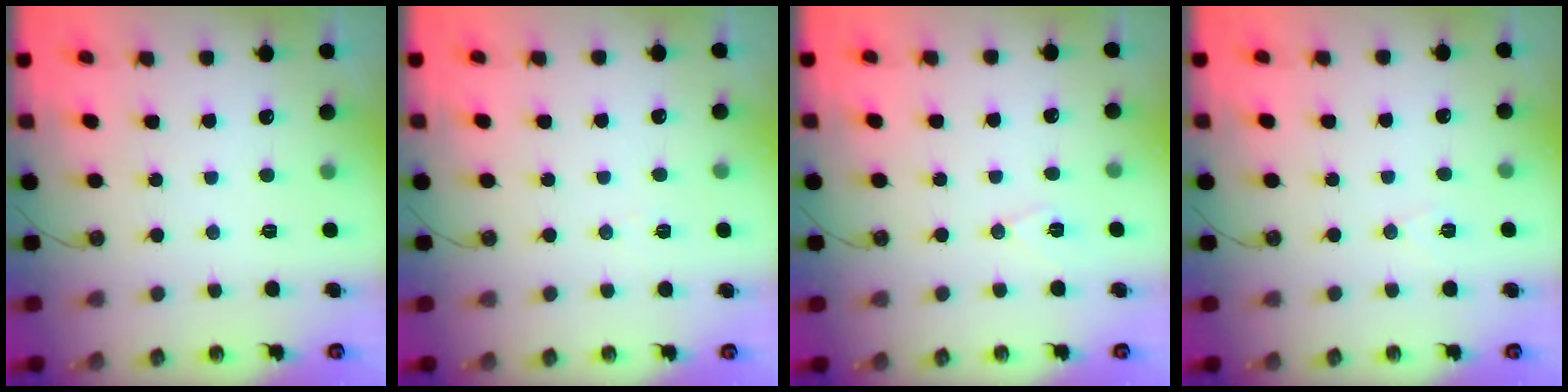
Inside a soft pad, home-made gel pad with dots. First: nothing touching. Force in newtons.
{"total": 5.1, "press": 2.5, "slide": 4.4}
{"total": 7.0, "press": 5.3, "slide": 4.5}
{"total": 5.9, "press": 3.9, "slide": 4.5}